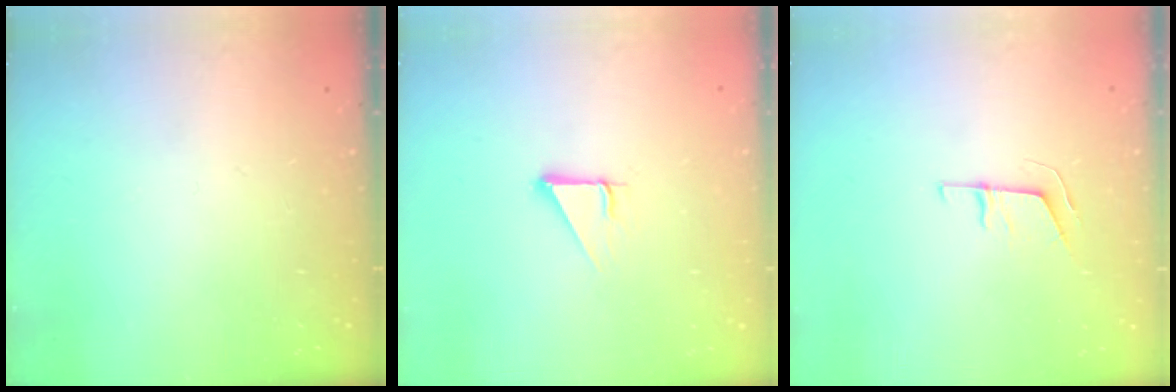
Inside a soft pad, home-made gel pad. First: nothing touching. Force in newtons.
{"total": 3.7, "press": 3.7, "slide": 0.2}
{"total": 6.1, "press": 6.1, "slide": 1.0}